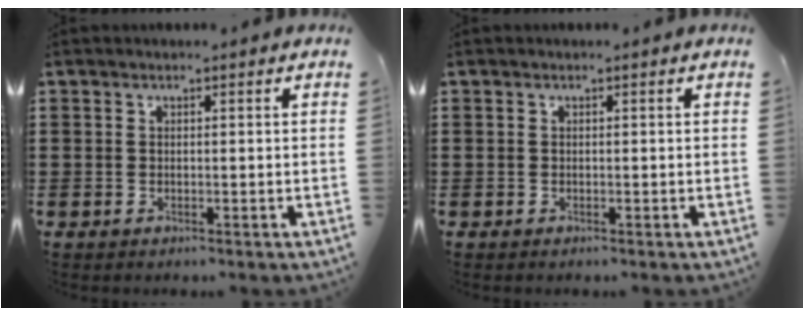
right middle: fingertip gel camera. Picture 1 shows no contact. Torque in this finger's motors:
{"motor_torque": [-0.02, -0.04, 0.15, 0.02]}